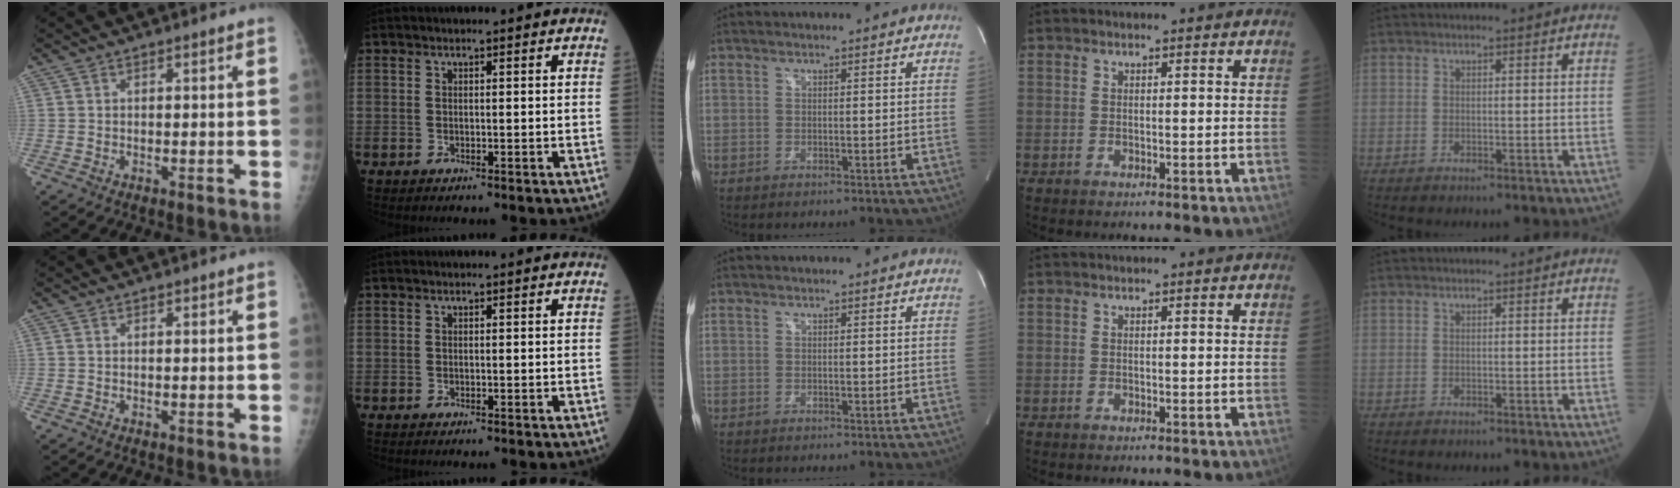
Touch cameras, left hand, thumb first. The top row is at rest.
{}